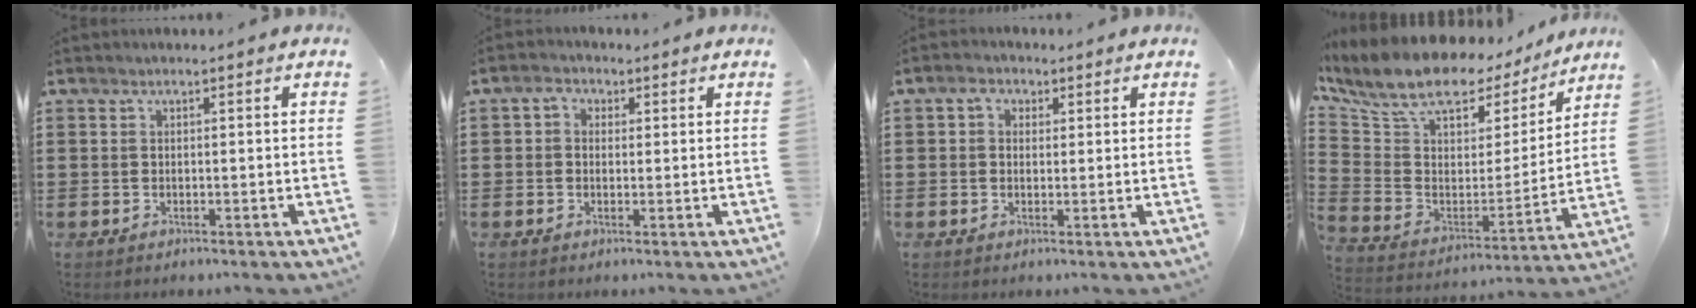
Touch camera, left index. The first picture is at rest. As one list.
[{"total": 2.0, "force": [0.2, 1.7, 0.9], "torque": [-0.024, 0.009, 0.000]}, {"total": 2.3, "force": [0.7, 1.9, 0.9], "torque": [-0.026, 0.011, 0.010]}, {"total": 10.6, "force": [8.6, 4.4, 4.5], "torque": [-0.114, -0.058, 0.147]}]